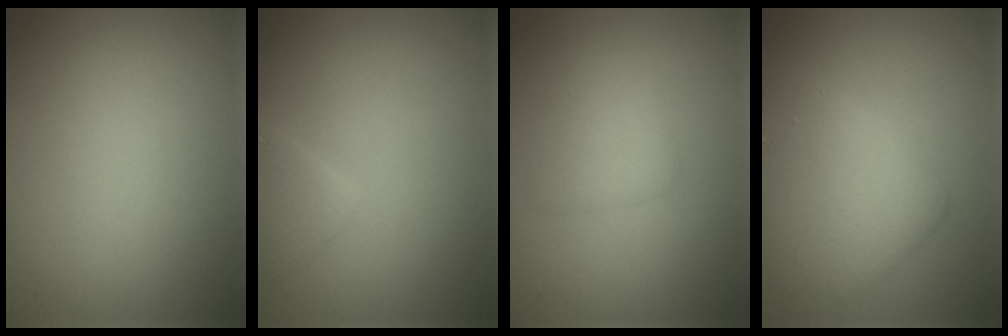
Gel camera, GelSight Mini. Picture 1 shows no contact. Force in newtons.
{"total": 1.7, "press": 1.7, "slide": 0.1}
{"total": 1.9, "press": 1.9, "slide": 0.0}
{"total": 5.4, "press": 5.4, "slide": 0.2}